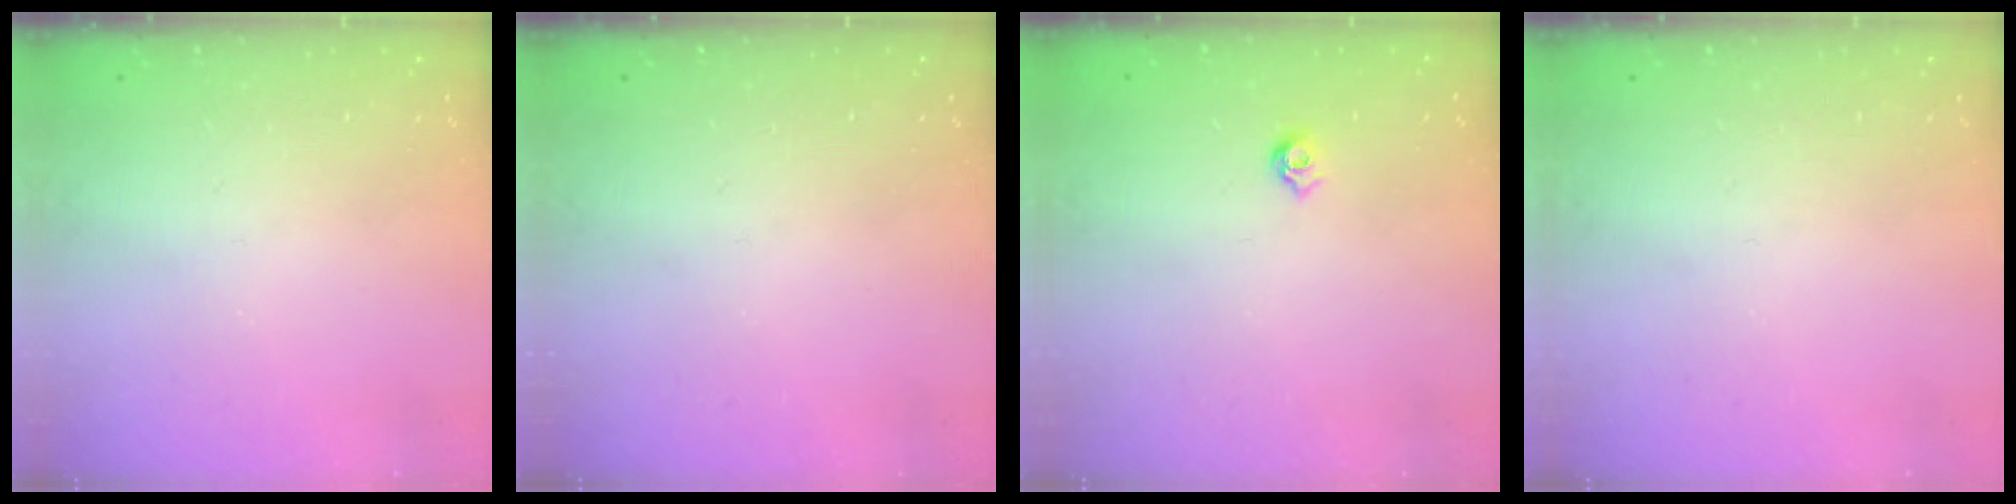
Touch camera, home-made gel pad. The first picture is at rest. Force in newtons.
{"total": 0.0}
{"total": 5.0, "press": 4.9, "slide": 0.8}
{"total": 0.0}